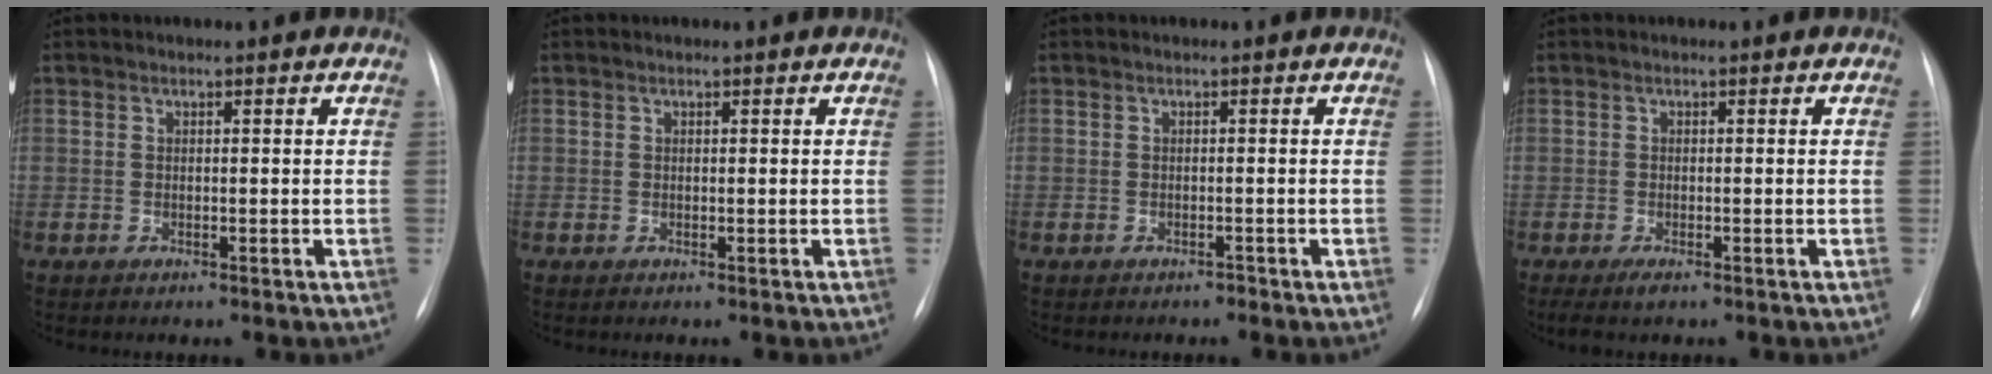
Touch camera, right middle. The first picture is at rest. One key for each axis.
{"total": 0.0}
{"total": 0.7, "fx": -0.6, "fy": 0.2, "fz": 0.0, "tx": -0.003, "ty": -0.001, "tz": -0.014}
{"total": 2.0, "fx": -1.4, "fy": 0.5, "fz": 1.4, "tx": -0.030, "ty": -0.006, "tz": -0.022}